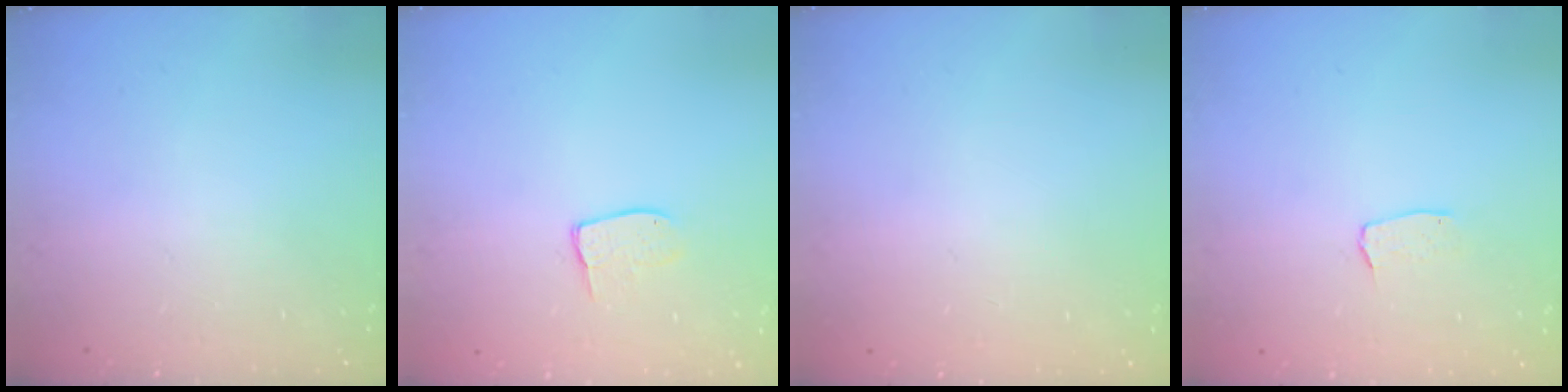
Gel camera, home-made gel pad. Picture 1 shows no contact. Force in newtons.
{"total": 6.1, "press": 6.1, "slide": 0.5}
{"total": 0.0}
{"total": 3.0, "press": 3.0, "slide": 0.2}